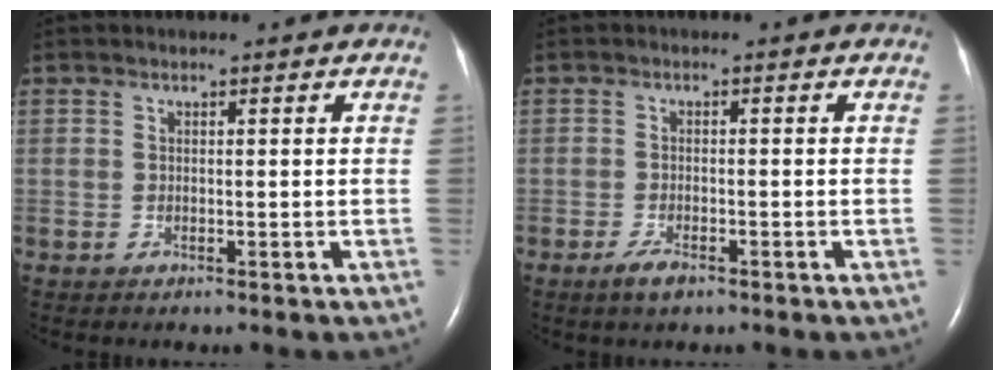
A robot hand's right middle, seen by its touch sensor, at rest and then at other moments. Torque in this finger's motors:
{"motor_torque": [0.53, -0.32, -0.02, 0.00]}